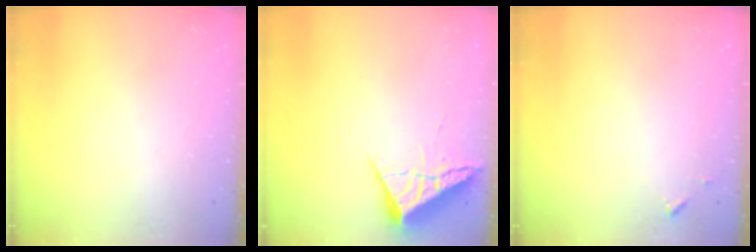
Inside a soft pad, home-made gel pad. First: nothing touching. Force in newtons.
{"total": 5.4, "press": 5.4, "slide": 0.8}
{"total": 4.5, "press": 4.4, "slide": 0.4}